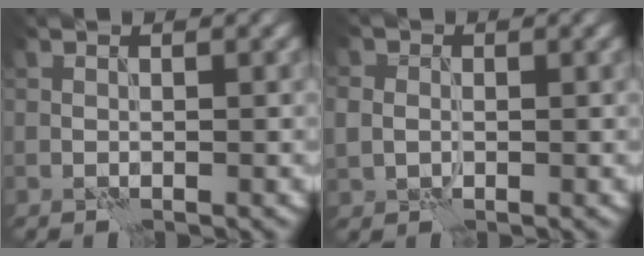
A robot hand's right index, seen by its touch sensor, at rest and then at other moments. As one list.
[{"total": 2.6, "force": [0.2, 2.2, 1.4], "torque": [-0.033, 0.007, 0.000]}]